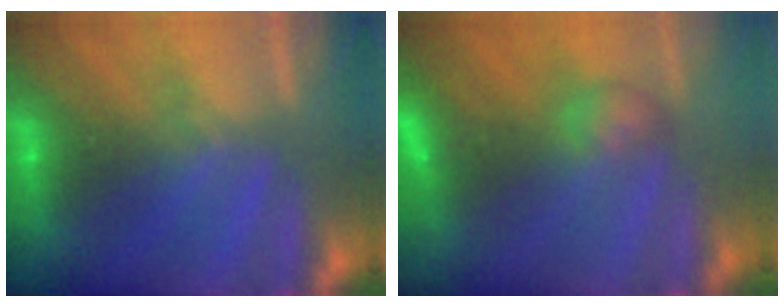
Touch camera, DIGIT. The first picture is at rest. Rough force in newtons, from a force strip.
{"total": 2.9}